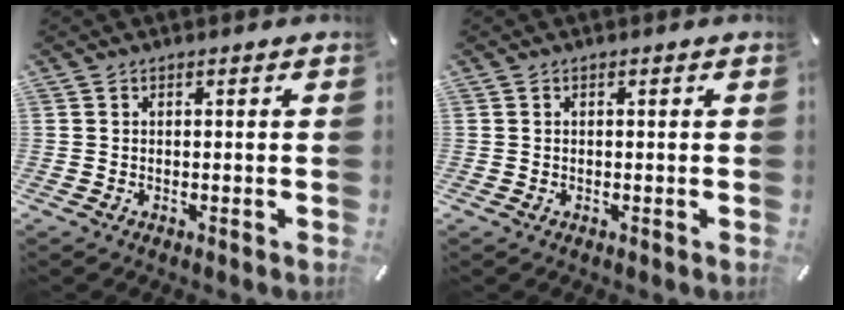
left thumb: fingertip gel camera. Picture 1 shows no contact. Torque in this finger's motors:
{"motor_torque": [-0.13, 0.02, -0.08, -0.03, 0.00]}